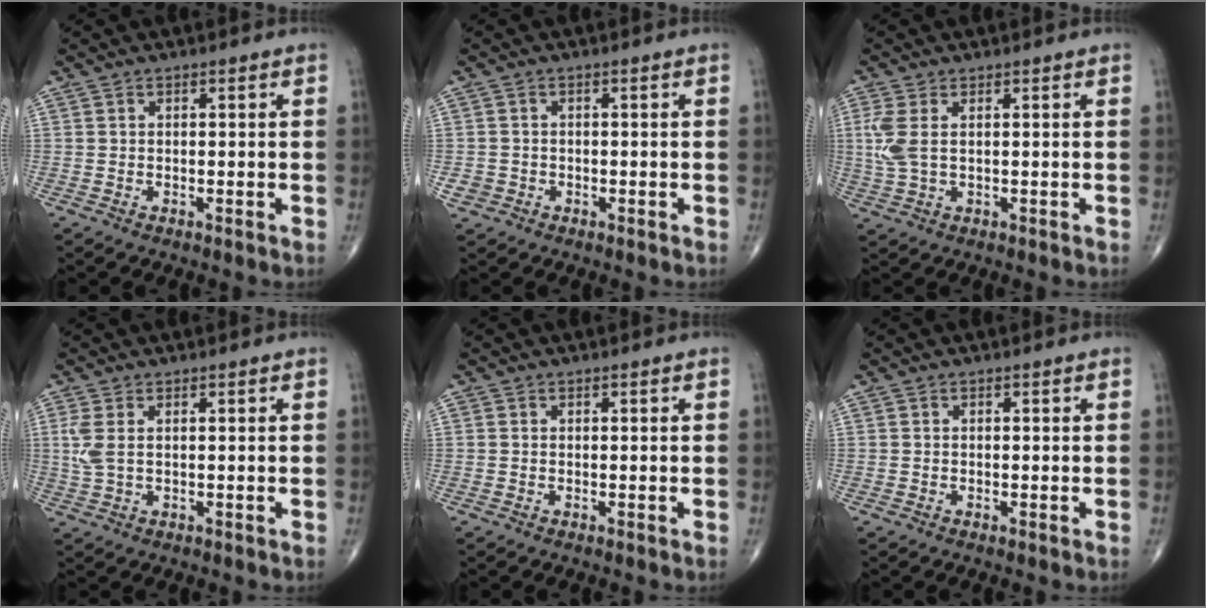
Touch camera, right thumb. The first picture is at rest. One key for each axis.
{"total": 2.1, "fx": -0.8, "fy": 1.9, "fz": 0.5, "tx": -0.001, "ty": 0.008, "tz": -0.012}
{"total": 4.7, "fx": 0.8, "fy": 2.3, "fz": 4.1, "tx": -0.117, "ty": 0.004, "tz": 0.021}
{"total": 3.6, "fx": 0.7, "fy": 1.7, "fz": 3.1, "tx": -0.089, "ty": 0.004, "tz": 0.021}
{"total": 0.0}
{"total": 0.0}